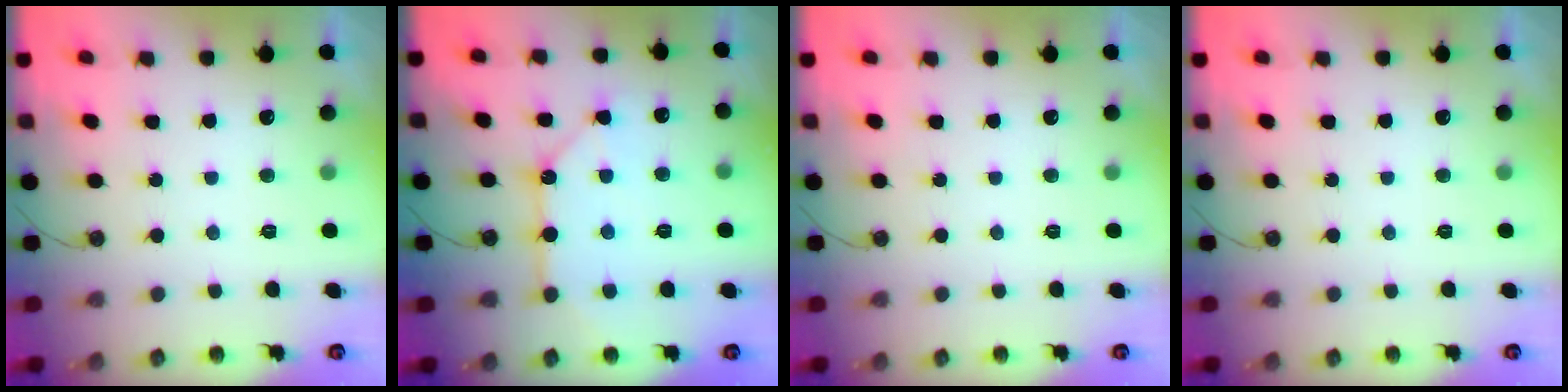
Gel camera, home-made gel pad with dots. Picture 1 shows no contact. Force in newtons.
{"total": 11.7, "press": 11.6, "slide": 1.2}
{"total": 0.0}
{"total": 0.0}